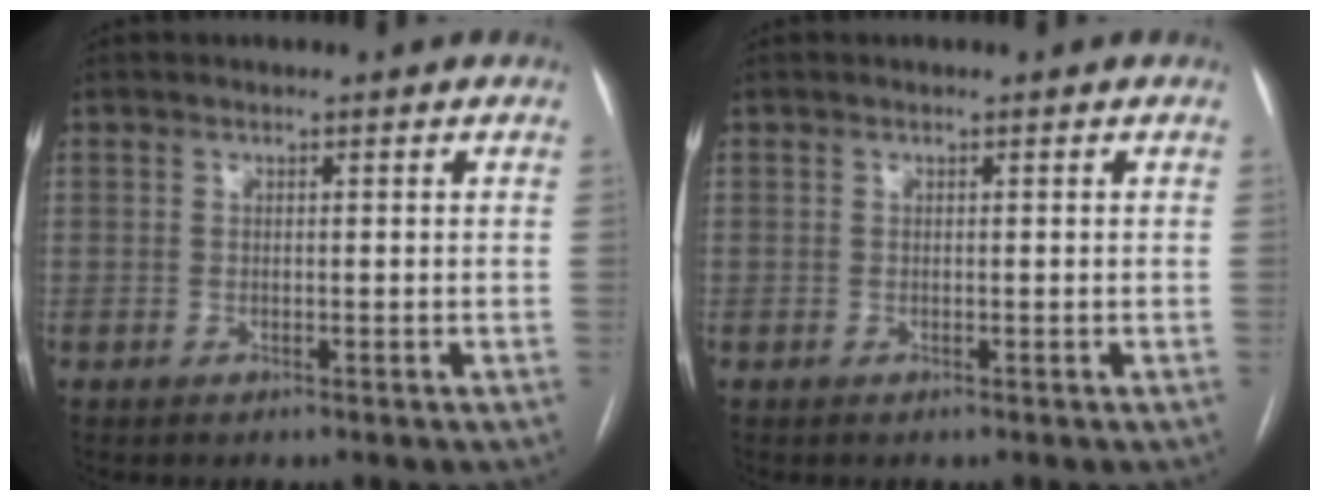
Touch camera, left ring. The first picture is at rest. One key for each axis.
{"total": 0.0}